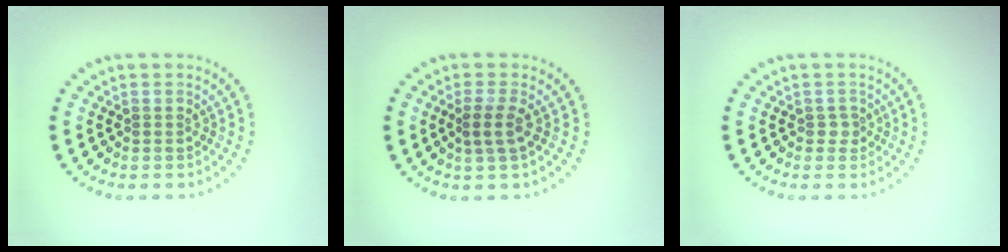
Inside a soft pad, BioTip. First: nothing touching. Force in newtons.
{"total": 1.8, "press": 1.5, "slide": 1.0}
{"total": 1.0, "press": 0.7, "slide": 0.7}